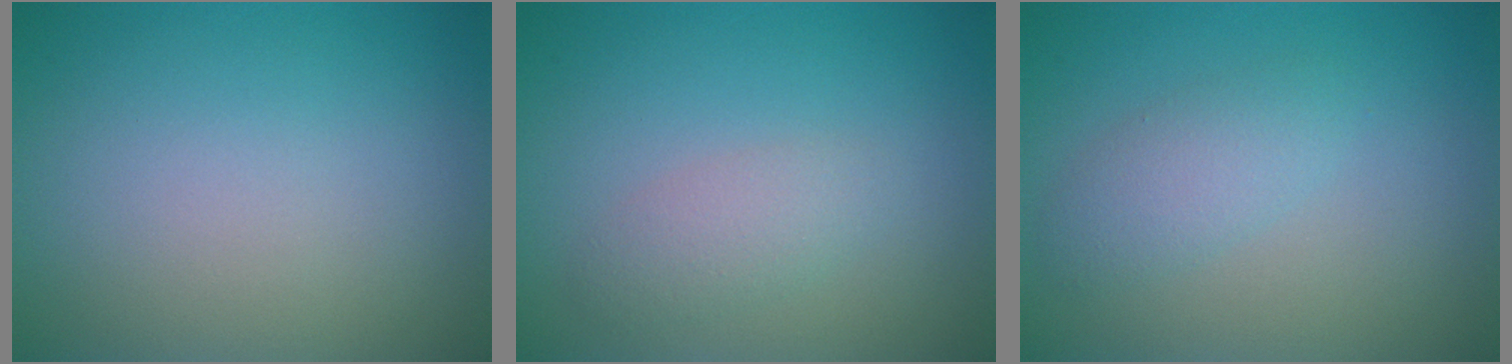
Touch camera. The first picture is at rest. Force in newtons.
{"total": 1.9, "press": 1.9, "slide": 0.1}
{"total": 2.2, "press": 2.2, "slide": 0.1}